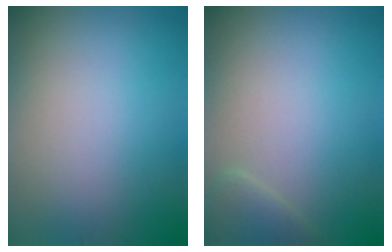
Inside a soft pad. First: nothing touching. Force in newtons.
{"total": 1.6, "press": 1.6, "slide": 0.2}